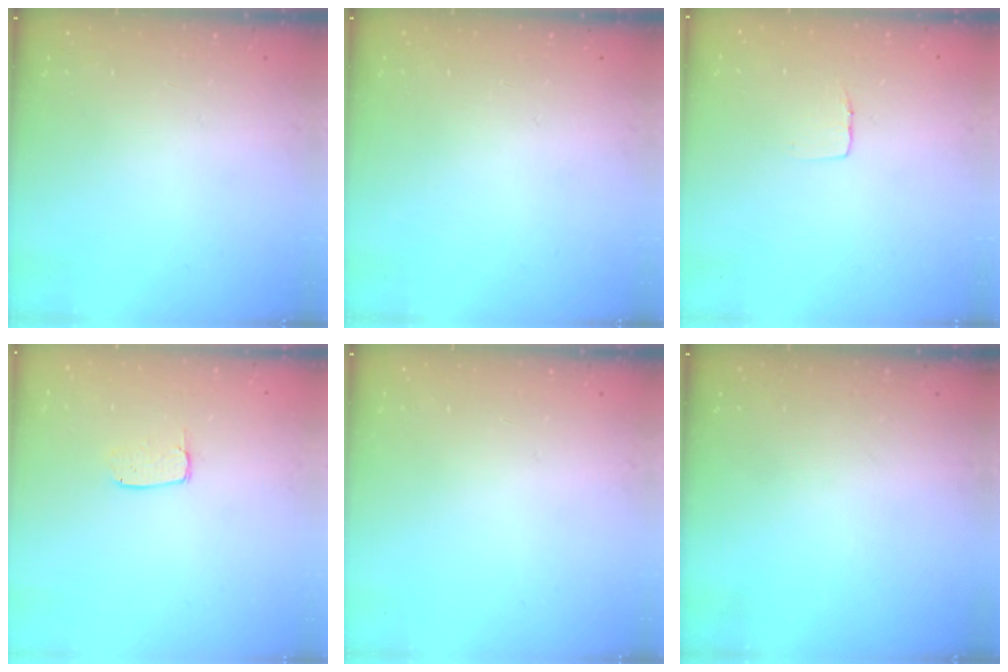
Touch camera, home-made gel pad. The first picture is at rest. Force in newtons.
{"total": 0.0}
{"total": 4.1, "press": 4.1, "slide": 0.3}
{"total": 4.5, "press": 4.5, "slide": 0.3}
{"total": 0.0}
{"total": 0.0}